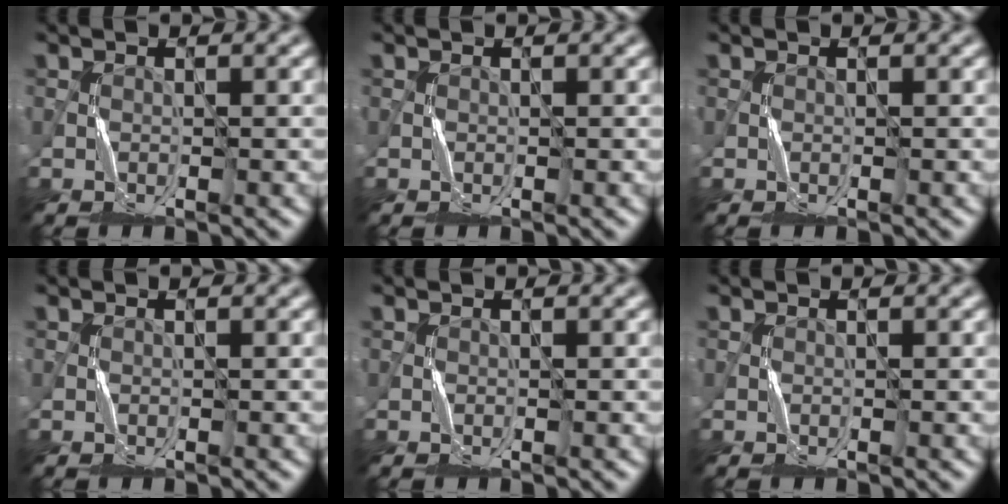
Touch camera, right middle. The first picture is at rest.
{"total": 0.0}
{"total": 0.0}
{"total": 0.0}
{"total": 0.0}
{"total": 0.0}